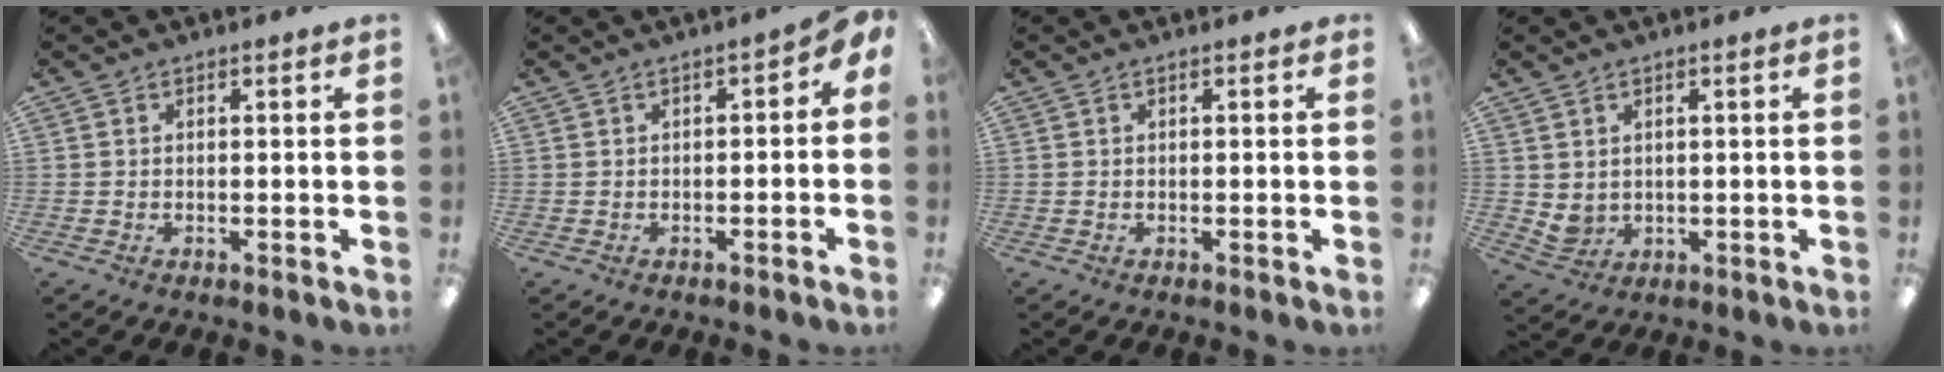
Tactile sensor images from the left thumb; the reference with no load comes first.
{"total": 1.9, "force": [-1.0, 1.2, 1.2], "torque": [-0.023, 0.009, -0.021]}
{"total": 0.0}
{"total": 3.0, "force": [1.7, 2.3, 0.6], "torque": [-0.015, -0.004, 0.034]}